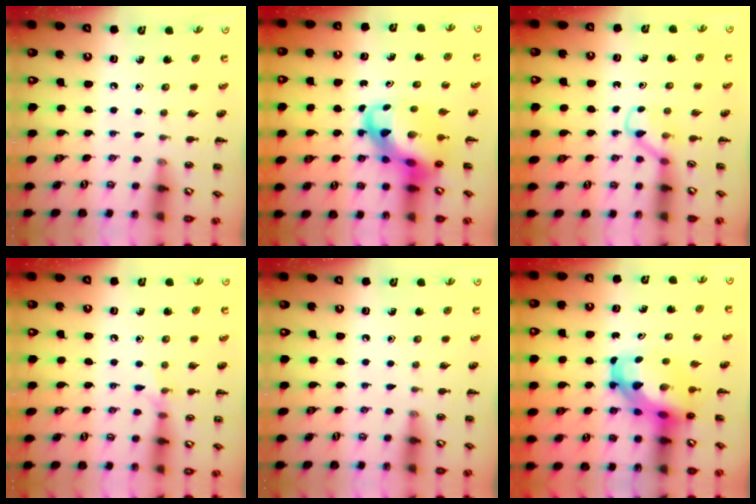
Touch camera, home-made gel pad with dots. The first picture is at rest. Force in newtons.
{"total": 8.4, "press": 8.1, "slide": 2.3}
{"total": 2.9, "press": 2.7, "slide": 1.2}
{"total": 5.5, "press": 5.2, "slide": 1.5}
{"total": 0.0}
{"total": 6.4, "press": 6.2, "slide": 1.8}